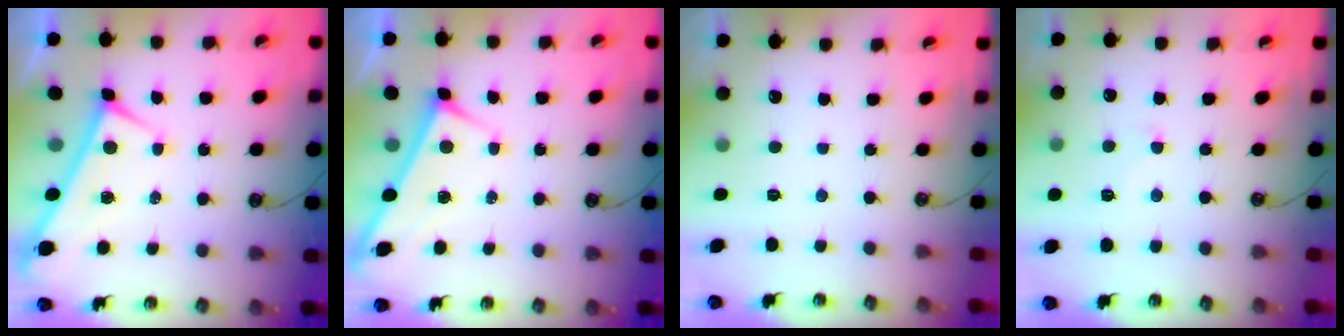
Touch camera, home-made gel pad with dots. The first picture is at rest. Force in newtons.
{"total": 3.0, "press": 3.0, "slide": 0.2}
{"total": 0.0}
{"total": 2.6, "press": 2.6, "slide": 0.7}